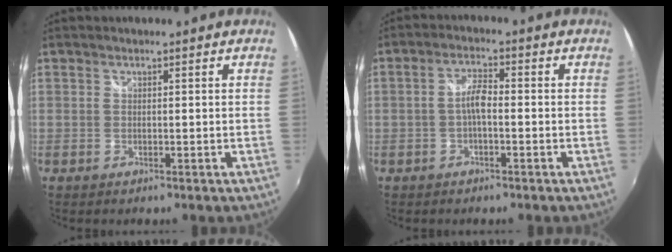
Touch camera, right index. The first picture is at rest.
{"total": 3.3, "force": [-1.0, 1.0, 3.0], "torque": [-0.061, 0.010, -0.020]}